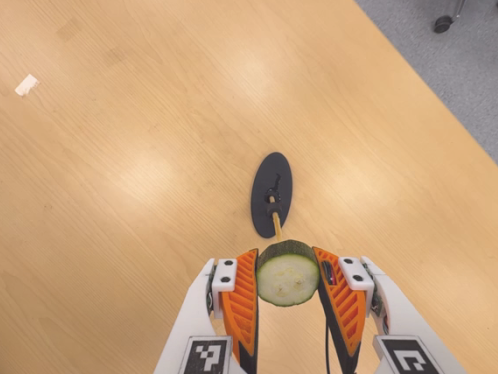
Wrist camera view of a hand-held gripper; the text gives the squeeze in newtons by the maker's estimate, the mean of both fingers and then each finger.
{"total": 10.9, "left": 10.4, "right": 11.4}